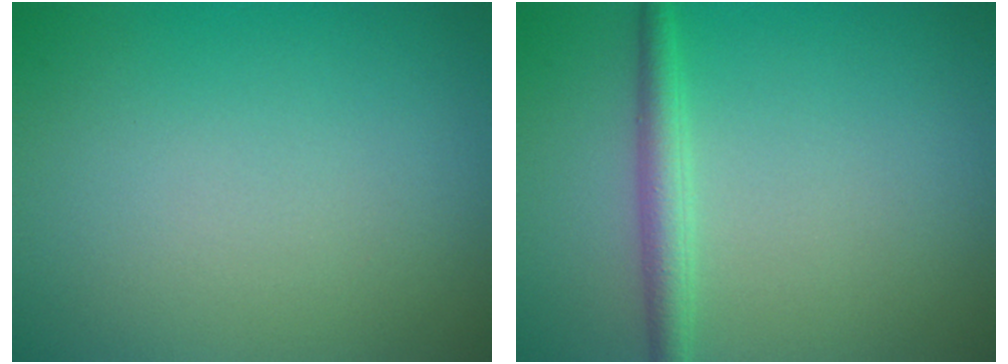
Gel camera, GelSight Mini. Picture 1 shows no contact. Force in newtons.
{"total": 2.4, "press": 2.4, "slide": 0.1}